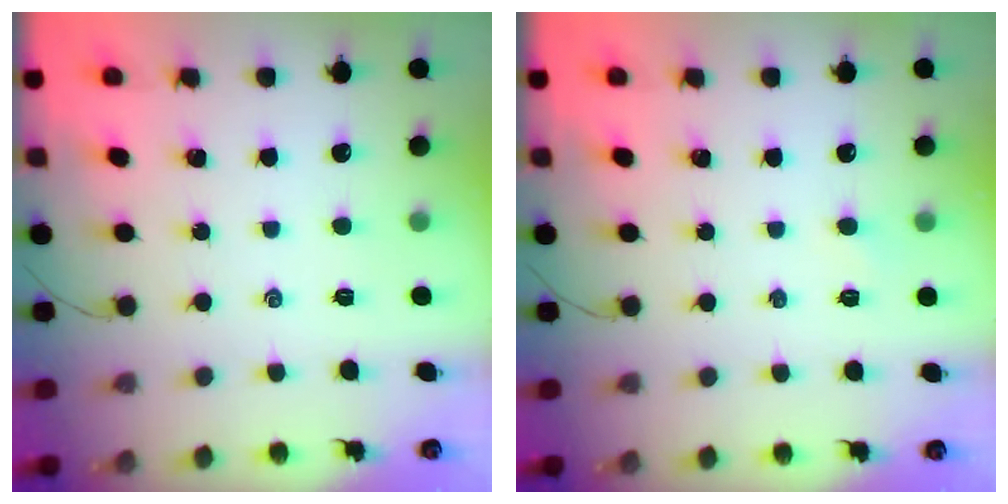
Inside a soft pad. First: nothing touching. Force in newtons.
{"total": 1.5, "press": 1.4, "slide": 0.6}